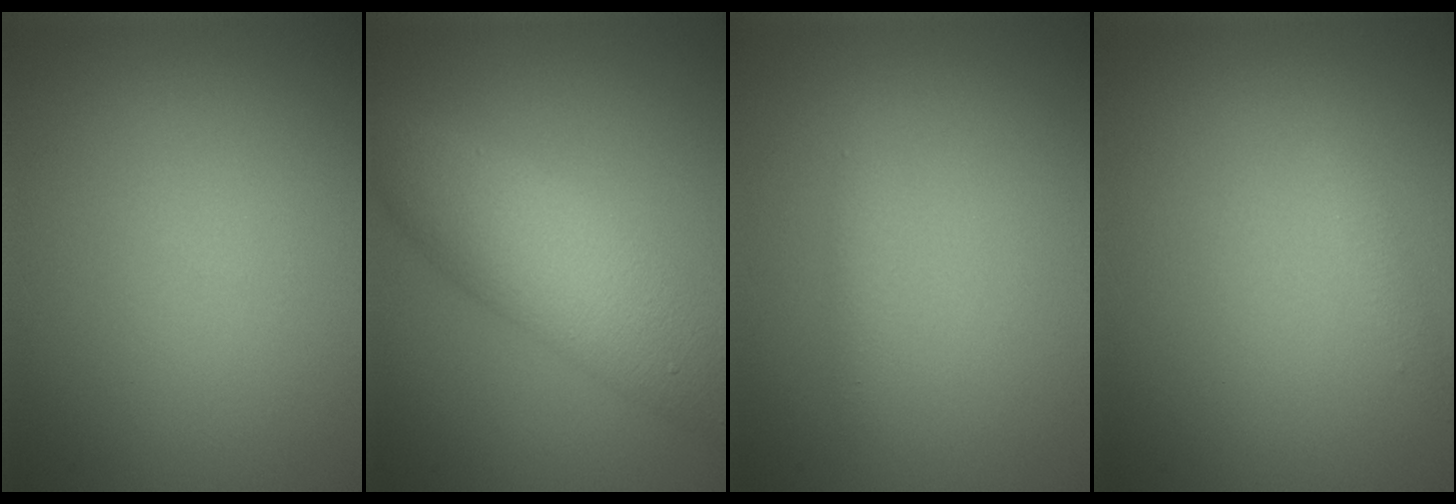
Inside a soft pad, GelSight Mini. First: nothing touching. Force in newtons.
{"total": 7.3, "press": 7.3, "slide": 0.1}
{"total": 0.7, "press": 0.7, "slide": 0.0}
{"total": 0.8, "press": 0.8, "slide": 0.0}